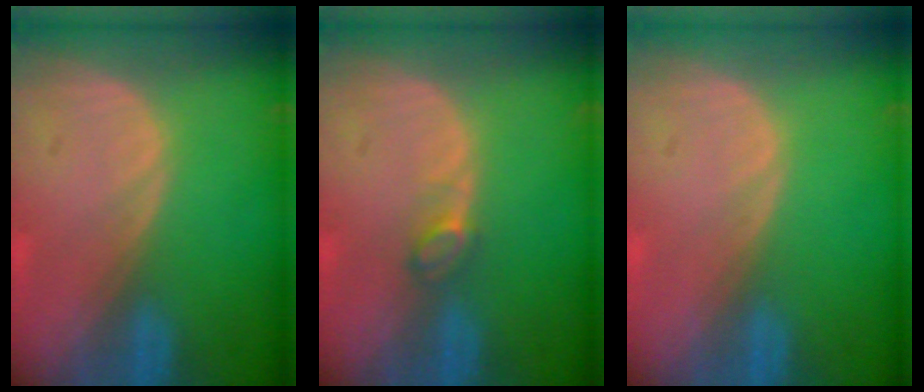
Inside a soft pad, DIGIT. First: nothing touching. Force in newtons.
{"total": 2.0, "press": 1.9, "slide": 0.2}
{"total": 0.0}